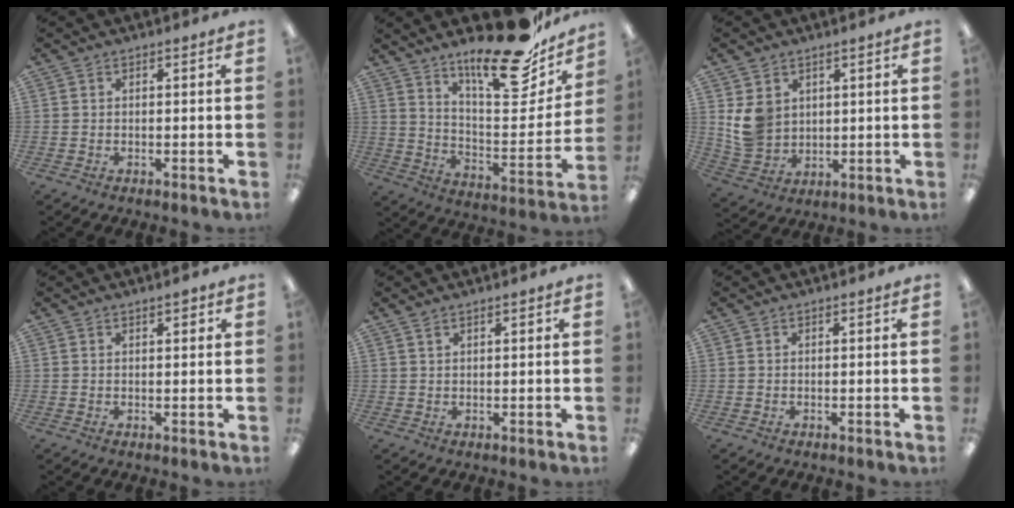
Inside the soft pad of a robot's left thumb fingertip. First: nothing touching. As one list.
[{"total": 22.2, "force": [17.2, 6.1, 12.5], "torque": [-0.185, -0.123, 0.283]}, {"total": 8.0, "force": [2.5, 6.9, 3.1], "torque": [-0.056, 0.002, 0.053]}, {"total": 1.1, "force": [0.7, 0.5, 0.6], "torque": [-0.003, -0.002, 0.011]}, {"total": 1.2, "force": [0.8, 0.6, 0.6], "torque": [-0.014, 0.002, 0.014]}, {"total": 0.0}]